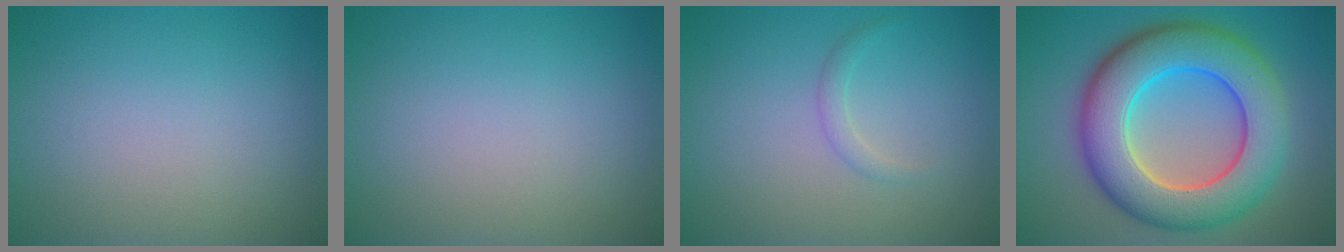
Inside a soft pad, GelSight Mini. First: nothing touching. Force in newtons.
{"total": 0.0}
{"total": 1.0, "press": 1.0, "slide": 0.1}
{"total": 11.1, "press": 11.1, "slide": 0.4}